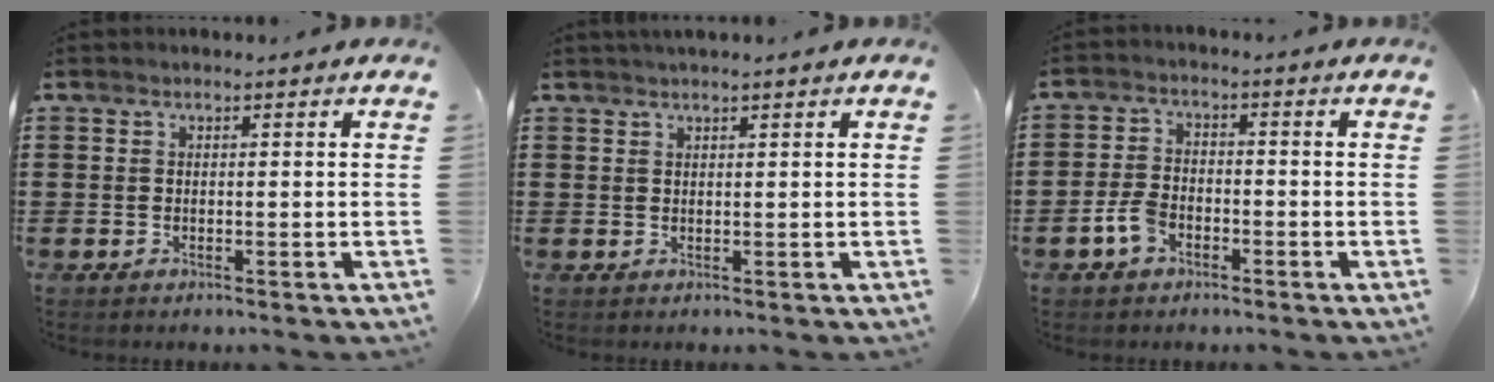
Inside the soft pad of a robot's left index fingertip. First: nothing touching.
{"total": 0.8, "force": [0.7, 0.0, 0.4], "torque": [-0.008, 0.000, 0.014]}
{"total": 4.2, "force": [-2.1, 2.4, 2.7], "torque": [-0.068, 0.002, -0.044]}